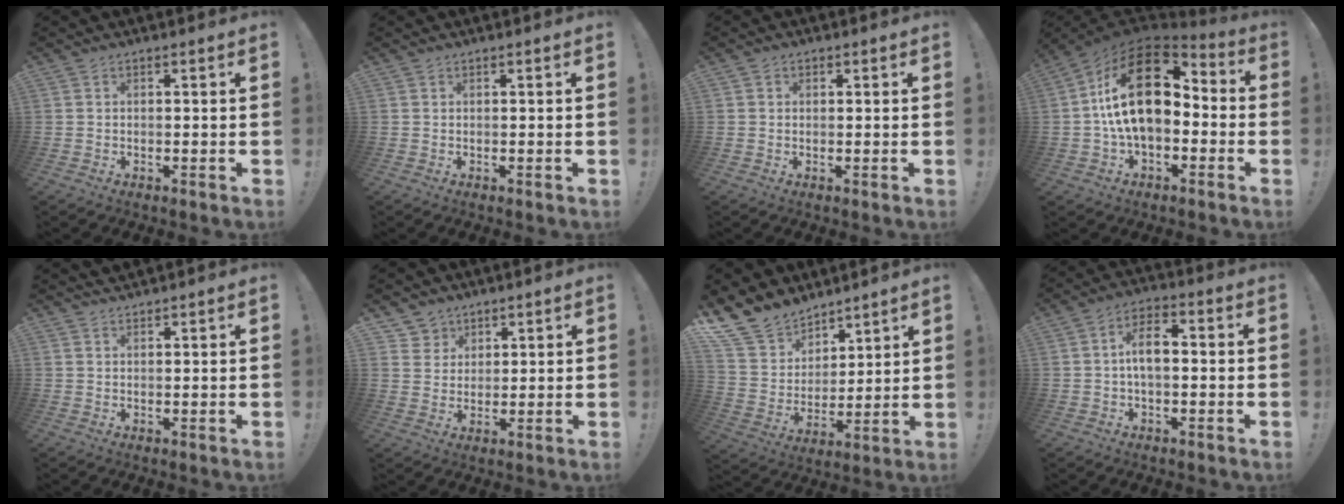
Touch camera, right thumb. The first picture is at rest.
{"total": 0.0}
{"total": 1.1, "force": [0.0, 1.0, 0.4], "torque": [-0.004, 0.002, 0.000]}
{"total": 22.5, "force": [3.8, 12.2, 18.6], "torque": [-0.320, 0.001, 0.068]}
{"total": 1.6, "force": [1.6, 0.0, -0.1], "torque": [0.009, -0.009, 0.028]}
{"total": 5.0, "force": [3.2, 3.8, 0.0], "torque": [0.002, -0.026, 0.063]}
{"total": 14.2, "force": [10.8, 8.7, 3.0], "torque": [-0.062, -0.086, 0.211]}
{"total": 7.8, "force": [0.1, 3.9, 6.8], "torque": [-0.113, 0.005, 0.002]}